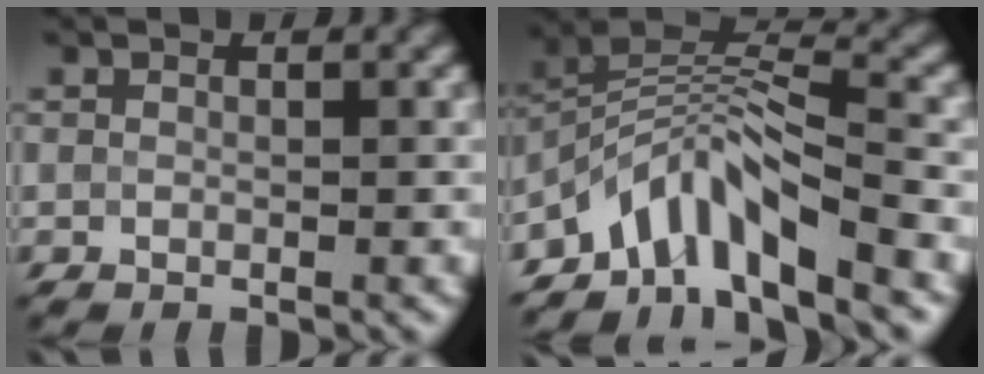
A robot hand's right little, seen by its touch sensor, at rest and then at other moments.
{"total": 6.6, "force": [-4.6, 2.0, 4.3], "torque": [-0.061, 0.004, -0.097]}